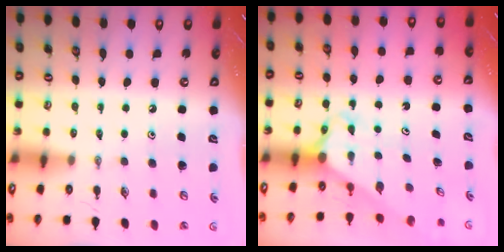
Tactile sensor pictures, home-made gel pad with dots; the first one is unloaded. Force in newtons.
{"total": 2.5, "press": 2.5, "slide": 0.1}